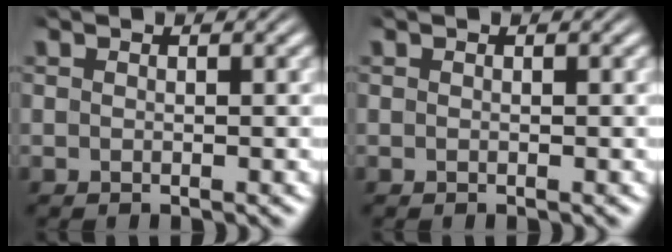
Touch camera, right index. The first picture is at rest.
{"total": 0.0}